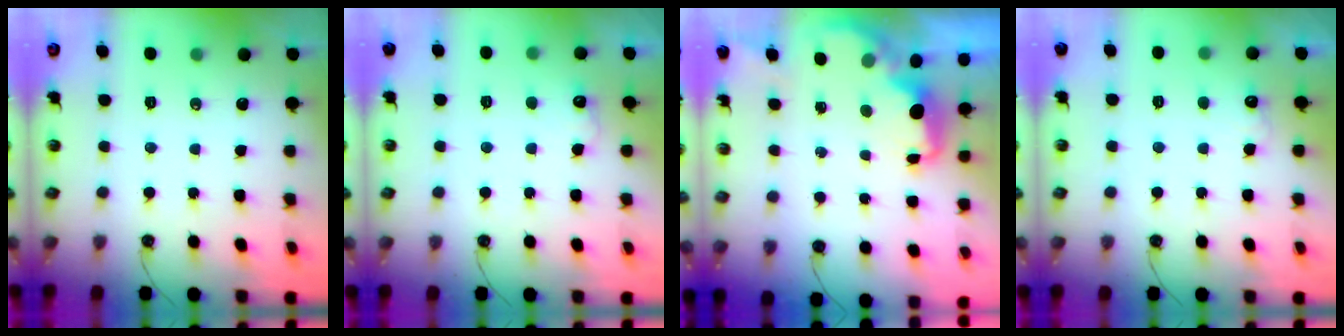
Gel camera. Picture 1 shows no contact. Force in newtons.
{"total": 7.4, "press": 7.3, "slide": 1.4}
{"total": 2.1, "press": 2.0, "slide": 0.6}
{"total": 5.8, "press": 5.7, "slide": 1.2}